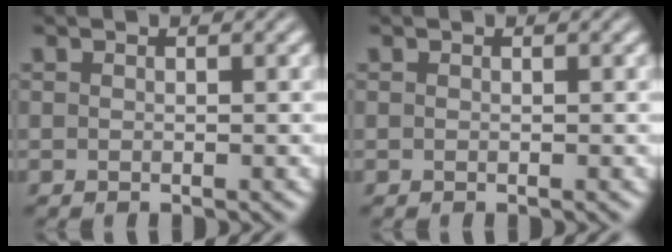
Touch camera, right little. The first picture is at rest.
{"total": 0.0}